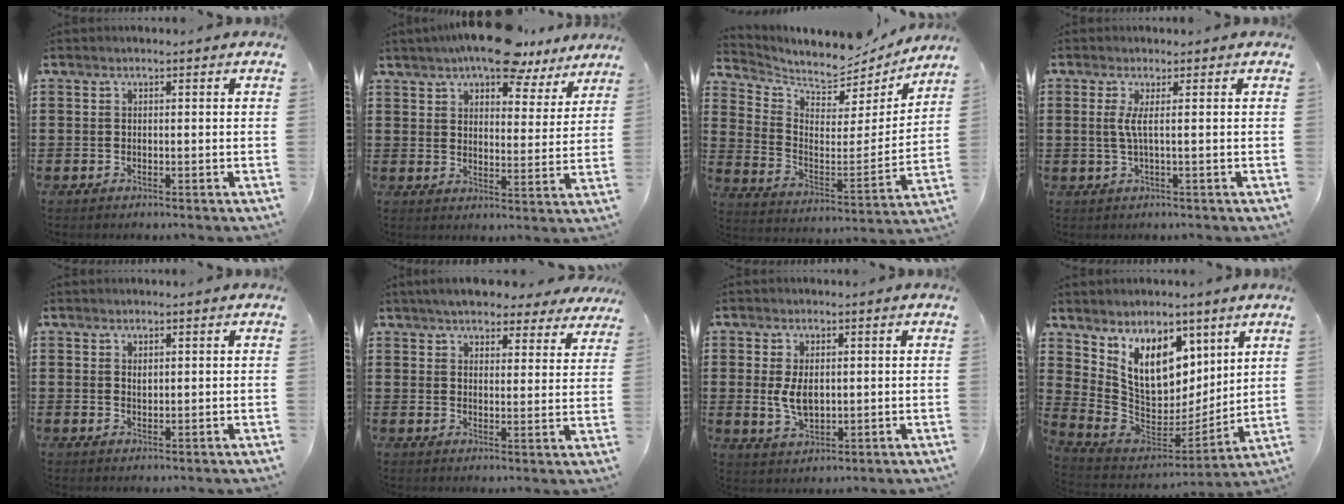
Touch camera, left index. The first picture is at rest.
{"total": 9.5, "force": [8.2, 2.3, 4.1], "torque": [-0.074, -0.030, 0.149]}
{"total": 6.3, "force": [6.1, 1.5, 0.7], "torque": [-0.051, -0.054, 0.105]}
{"total": 2.6, "force": [0.2, -0.4, 2.6], "torque": [-0.058, -0.010, 0.001]}
{"total": 0.8, "force": [0.4, 0.5, 0.5], "torque": [-0.012, 0.002, 0.008]}
{"total": 5.2, "force": [4.8, 0.9, 1.5], "torque": [-0.049, -0.011, 0.088]}
{"total": 4.9, "force": [0.4, 3.0, 3.9], "torque": [-0.085, 0.000, 0.001]}
{"total": 12.3, "force": [6.1, 7.8, 7.3], "torque": [-0.171, -0.035, 0.123]}